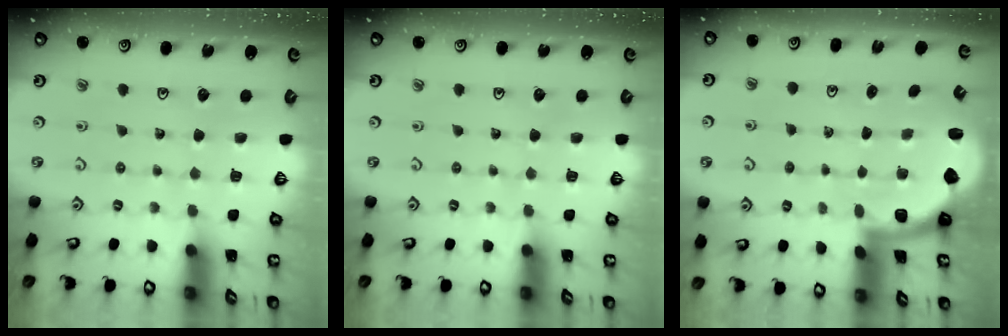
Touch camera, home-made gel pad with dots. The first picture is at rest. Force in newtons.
{"total": 0.0}
{"total": 2.0, "press": 2.0, "slide": 0.5}